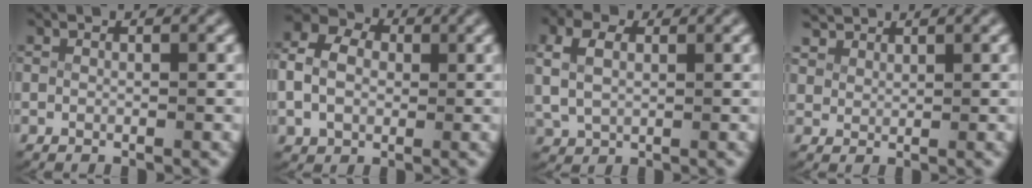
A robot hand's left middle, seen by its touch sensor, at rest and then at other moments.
{"total": 7.8, "force": [1.1, 6.5, 4.1], "torque": [-0.088, 0.012, 0.006]}
{"total": 4.9, "force": [1.2, 3.9, 2.7], "torque": [-0.077, -0.001, 0.026]}
{"total": 2.7, "force": [2.5, 0.7, 0.5], "torque": [-0.019, 0.000, 0.055]}